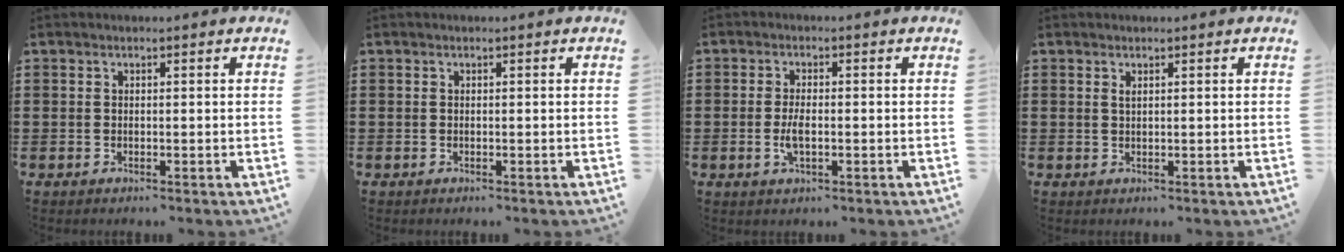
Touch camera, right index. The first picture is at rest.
{"total": 0.0}
{"total": 3.2, "force": [-0.6, 1.1, 2.9], "torque": [-0.059, 0.000, -0.014]}
{"total": 0.7, "force": [0.4, 0.2, 0.6], "torque": [-0.013, 0.002, 0.007]}